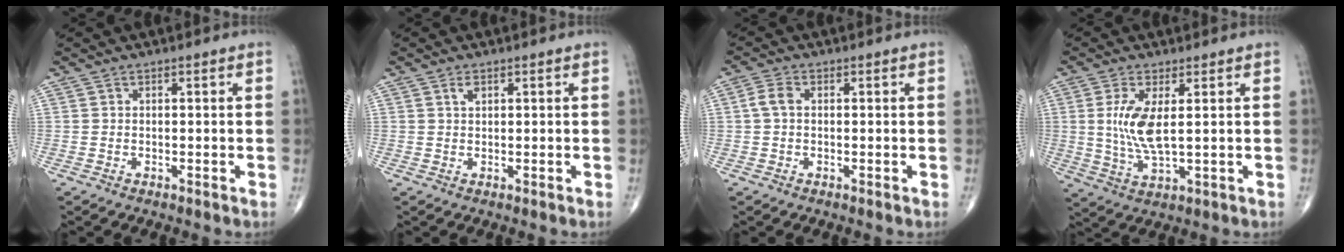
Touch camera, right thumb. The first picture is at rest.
{"total": 1.3, "force": [0.7, 0.6, 0.9], "torque": [-0.015, 0.000, 0.013]}
{"total": 2.6, "force": [0.2, 1.6, 2.1], "torque": [-0.046, 0.006, 0.001]}
{"total": 7.8, "force": [1.3, 2.5, 7.3], "torque": [-0.163, -0.020, 0.031]}